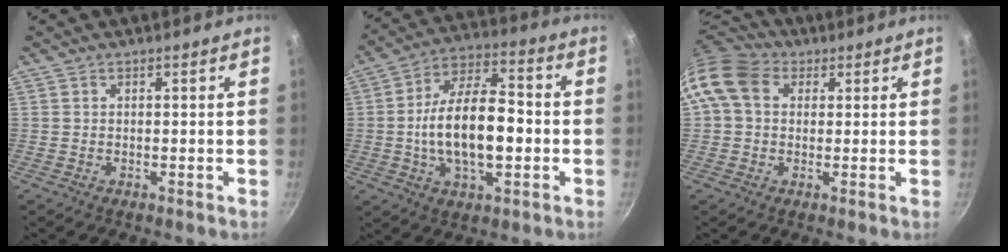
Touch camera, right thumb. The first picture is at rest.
{"total": 17.0, "force": [-1.9, 8.5, 14.6], "torque": [-0.233, 0.035, -0.037]}
{"total": 10.7, "force": [2.7, 8.3, 6.2], "torque": [-0.105, 0.016, 0.031]}